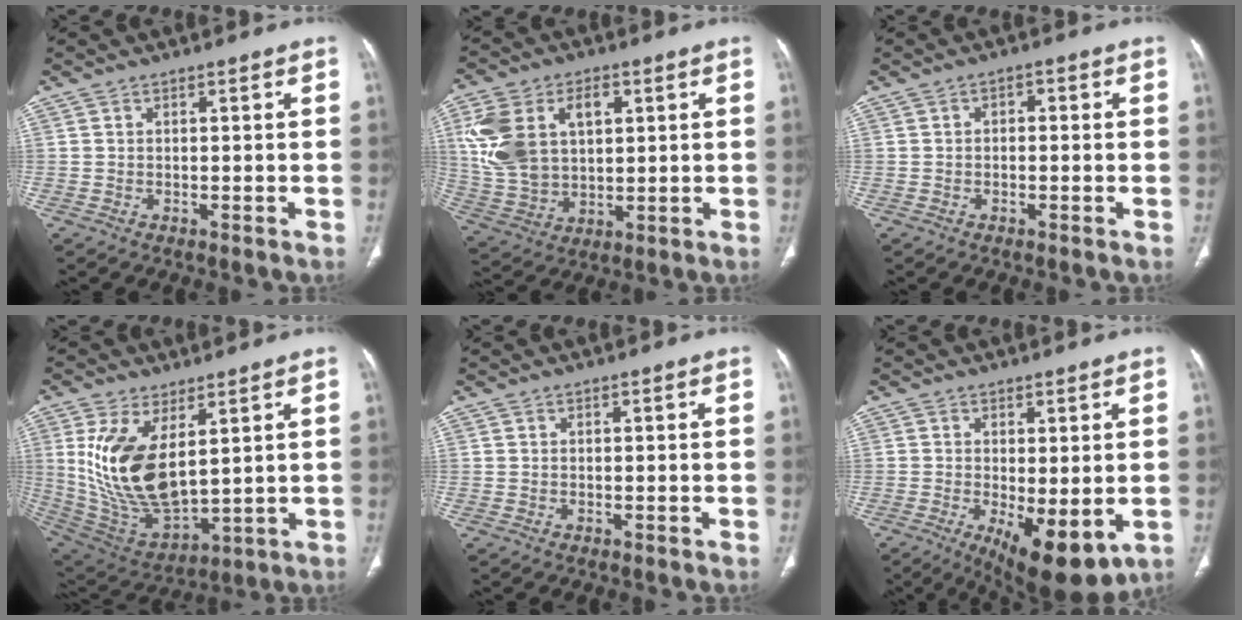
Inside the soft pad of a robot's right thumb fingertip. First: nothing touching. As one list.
[{"total": 16.4, "force": [4.5, 10.8, 11.5], "torque": [-0.217, 0.004, 0.095]}, {"total": 1.6, "force": [0.0, 1.1, 1.2], "torque": [-0.010, 0.008, -0.007]}, {"total": 17.2, "force": [4.7, 8.4, 14.2], "torque": [-0.269, -0.026, 0.118]}, {"total": 0.0}, {"total": 11.2, "force": [-3.0, 4.4, 9.8], "torque": [-0.141, -0.022, -0.028]}]